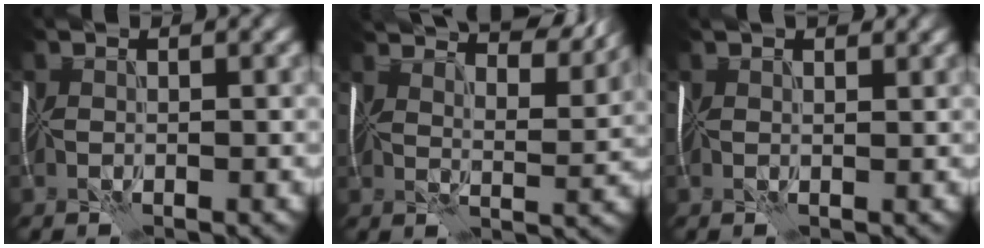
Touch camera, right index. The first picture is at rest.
{"total": 10.8, "force": [9.2, 2.4, 5.0], "torque": [-0.075, 0.011, 0.106]}
{"total": 3.3, "force": [2.4, 1.3, 1.8], "torque": [-0.023, 0.018, 0.017]}